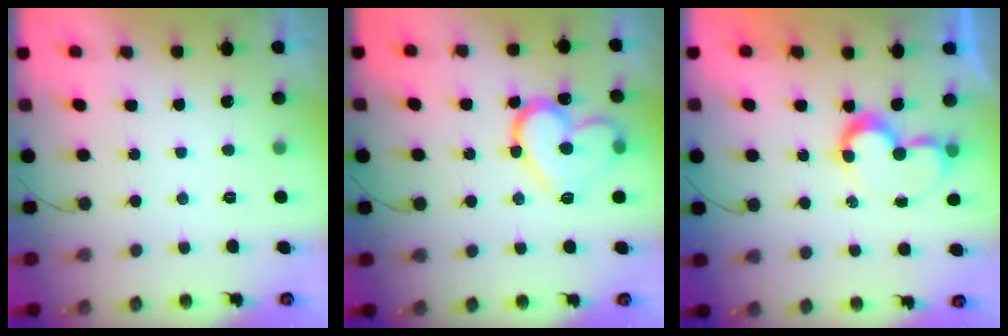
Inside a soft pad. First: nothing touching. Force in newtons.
{"total": 15.5, "press": 15.4, "slide": 1.5}
{"total": 7.7, "press": 7.7, "slide": 0.2}